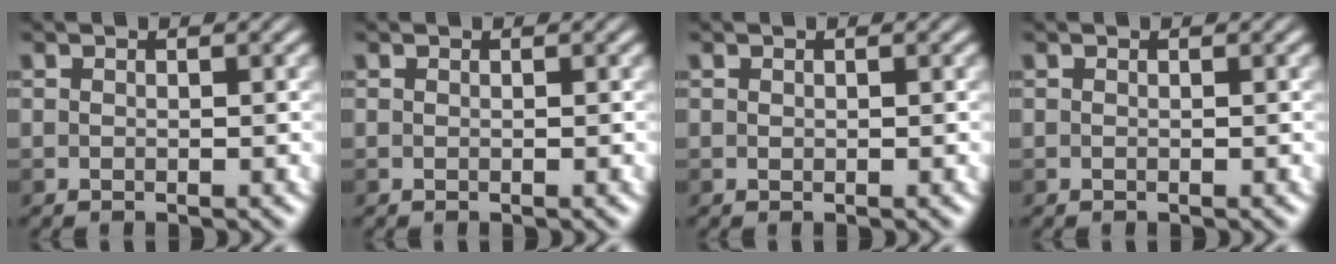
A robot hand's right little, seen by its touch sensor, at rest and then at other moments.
{"total": 0.0}
{"total": 0.0}
{"total": 0.0}